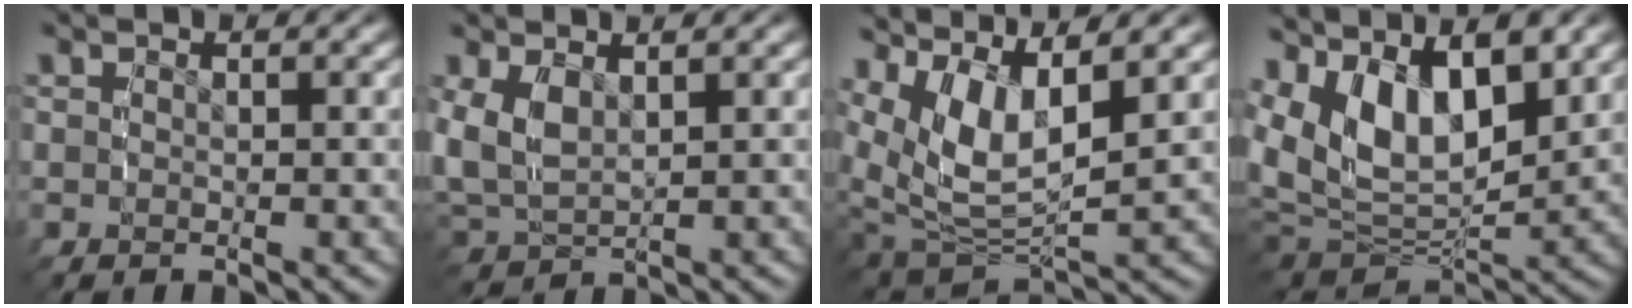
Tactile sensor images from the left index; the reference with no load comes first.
{"total": 4.4, "force": [0.5, 3.5, 2.7], "torque": [-0.087, -0.019, 0.023]}
{"total": 7.8, "force": [1.3, 5.0, 5.9], "torque": [-0.123, -0.023, 0.034]}
{"total": 10.6, "force": [1.9, 7.3, 7.5], "torque": [-0.153, -0.012, 0.038]}